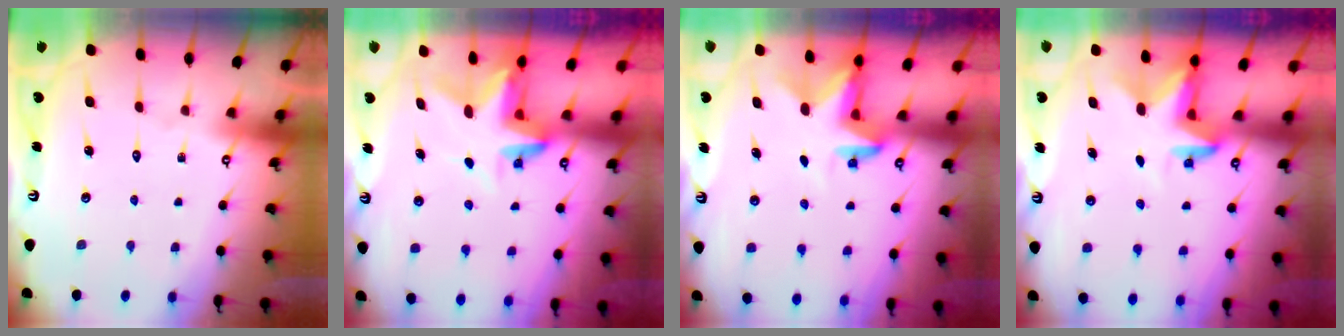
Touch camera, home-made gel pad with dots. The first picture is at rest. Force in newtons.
{"total": 4.6, "press": 4.6, "slide": 0.2}
{"total": 3.0, "press": 3.0, "slide": 0.1}
{"total": 3.0, "press": 3.0, "slide": 0.1}